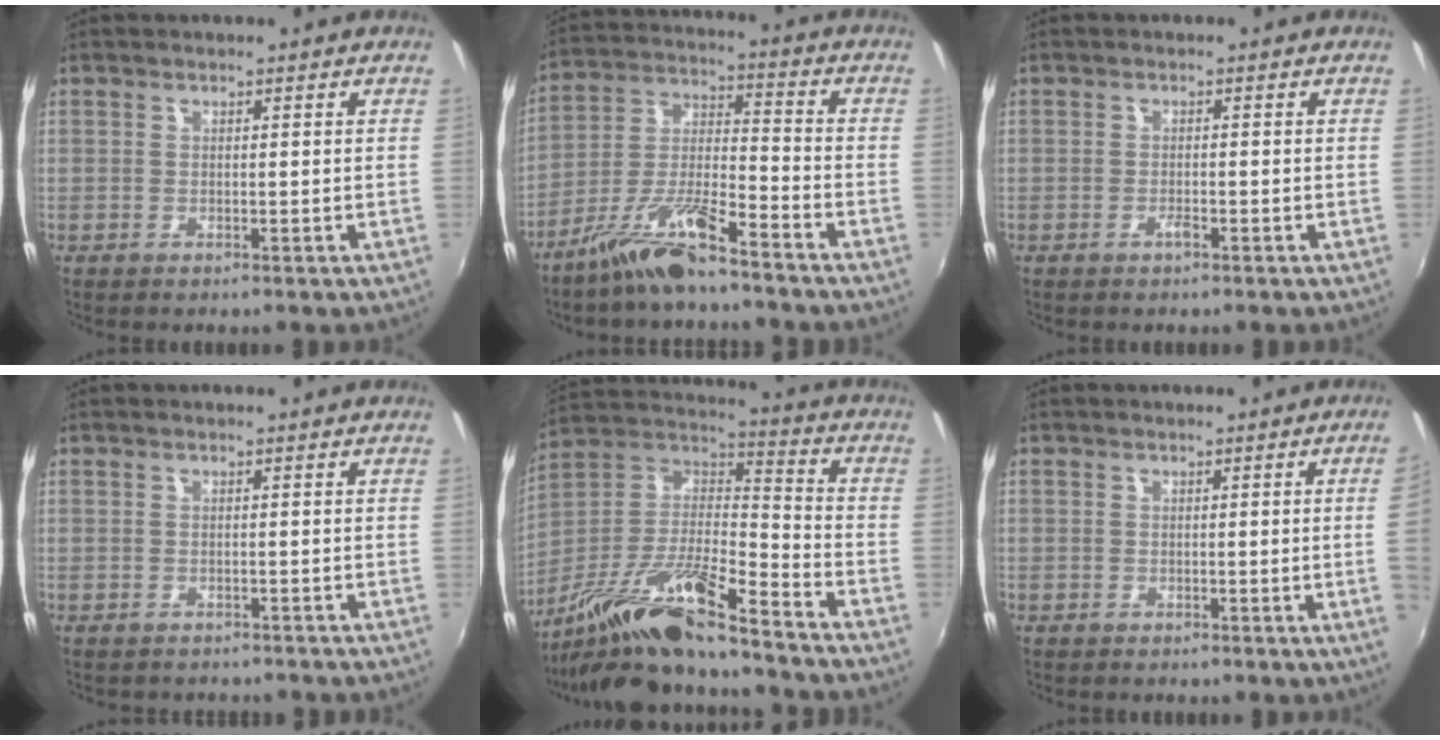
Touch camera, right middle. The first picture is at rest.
{"total": 10.6, "force": [-8.0, 1.5, 6.7], "torque": [-0.141, 0.009, -0.153]}
{"total": 1.2, "force": [-0.9, 0.4, 0.7], "torque": [-0.015, -0.001, -0.018]}
{"total": 2.6, "force": [-2.4, 0.8, 0.6], "torque": [-0.018, -0.013, -0.030]}
{"total": 17.9, "force": [-13.9, 2.3, 11.0], "torque": [-0.211, -0.016, -0.269]}
{"total": 2.2, "force": [-0.2, -1.1, 1.9], "torque": [-0.036, -0.008, -0.001]}